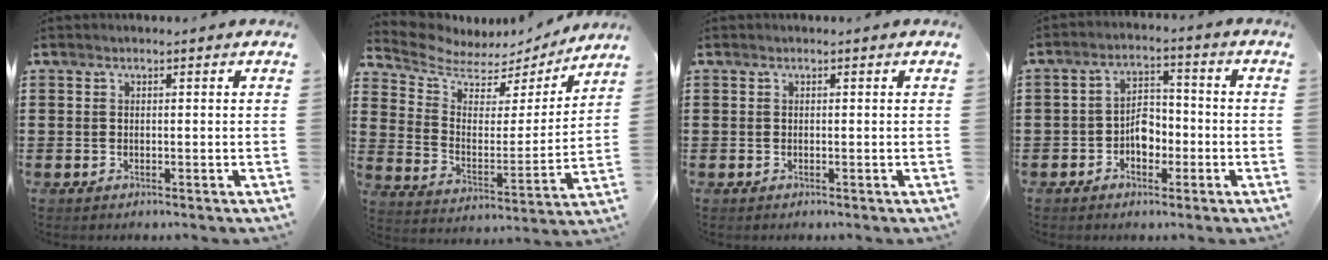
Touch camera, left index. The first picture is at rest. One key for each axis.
{"total": 5.1, "fx": 4.7, "fy": 2.0, "fz": 0.7, "tx": -0.051, "ty": -0.039, "tz": 0.076}
{"total": 0.0}
{"total": 4.6, "fx": -1.8, "fy": 3.1, "fz": 3.0, "tx": -0.056, "ty": 0.010, "tz": -0.035}